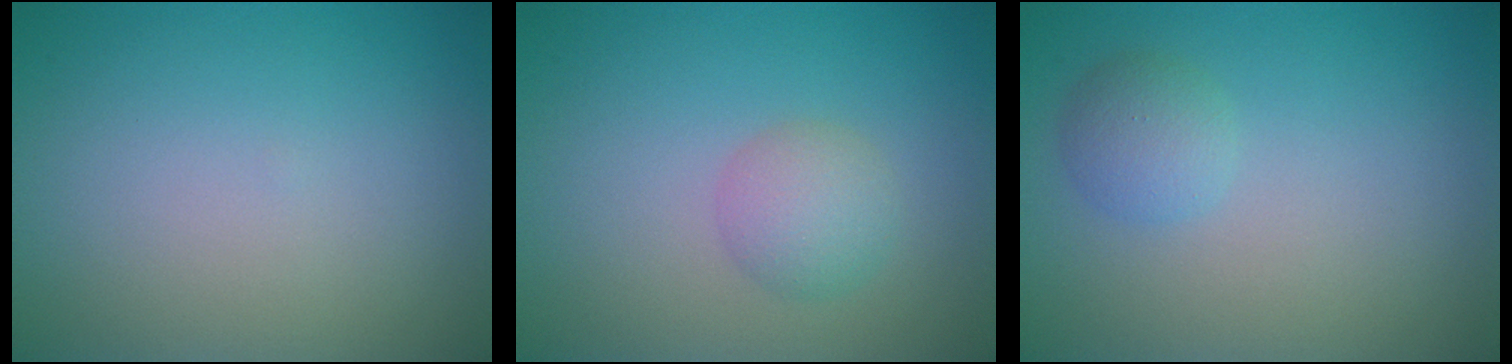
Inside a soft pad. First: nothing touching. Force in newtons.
{"total": 2.3, "press": 2.3, "slide": 0.0}
{"total": 1.8, "press": 1.8, "slide": 0.1}